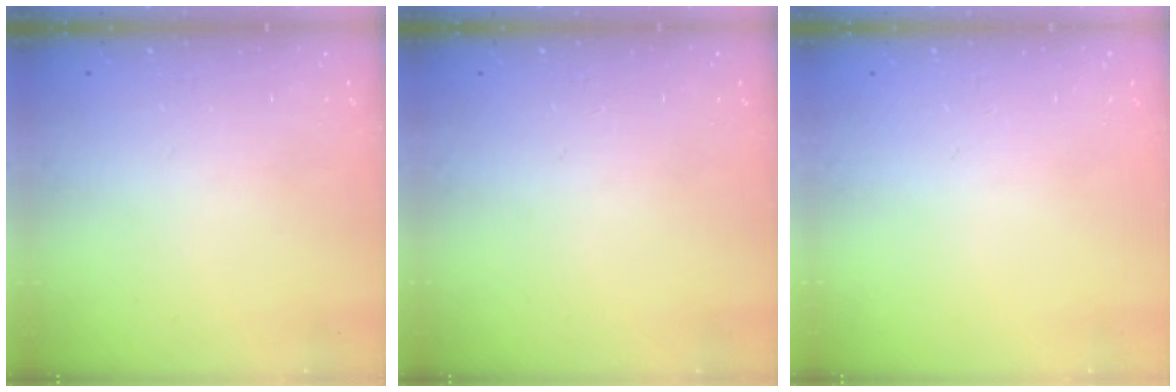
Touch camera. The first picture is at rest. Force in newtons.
{"total": 0.0}
{"total": 0.0}